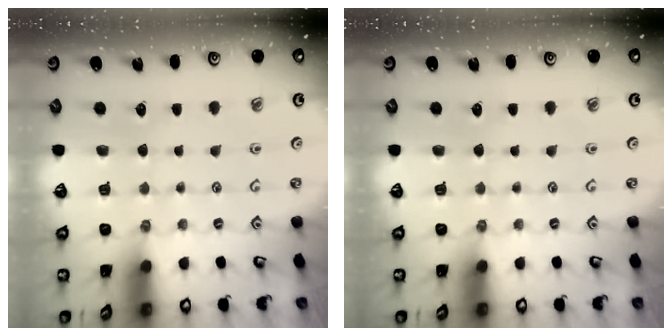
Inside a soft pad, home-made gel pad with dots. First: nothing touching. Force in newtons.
{"total": 0.0}